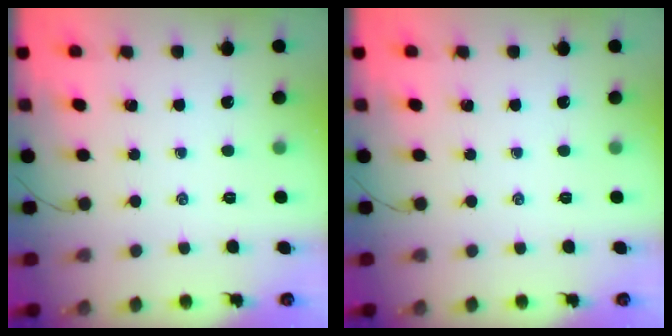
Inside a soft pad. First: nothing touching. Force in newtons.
{"total": 0.0}